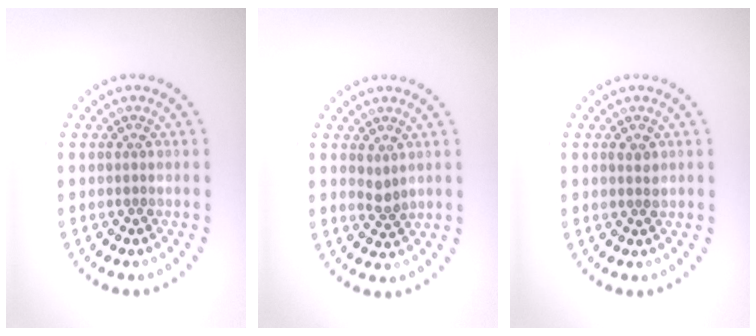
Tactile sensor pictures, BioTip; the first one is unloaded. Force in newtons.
{"total": 1.2, "press": 1.0, "slide": 0.6}
{"total": 0.9, "press": 0.9, "slide": 0.3}